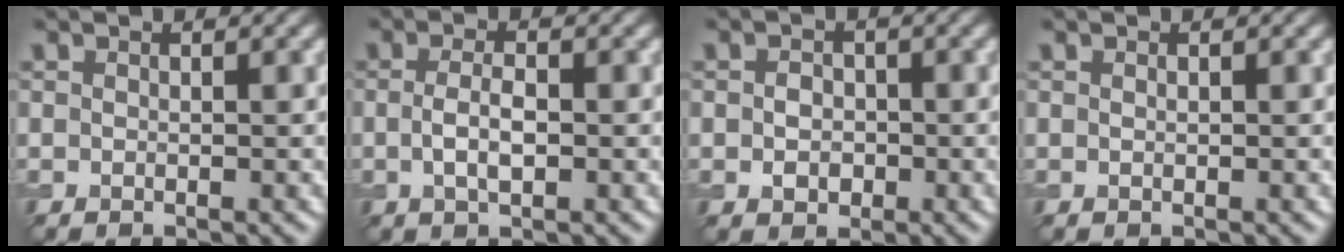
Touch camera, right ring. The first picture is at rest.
{"total": 2.4, "force": [-0.2, 0.9, 2.2], "torque": [-0.047, -0.003, -0.005]}
{"total": 2.2, "force": [-0.3, 1.8, 1.3], "torque": [-0.016, -0.003, -0.010]}
{"total": 0.0}